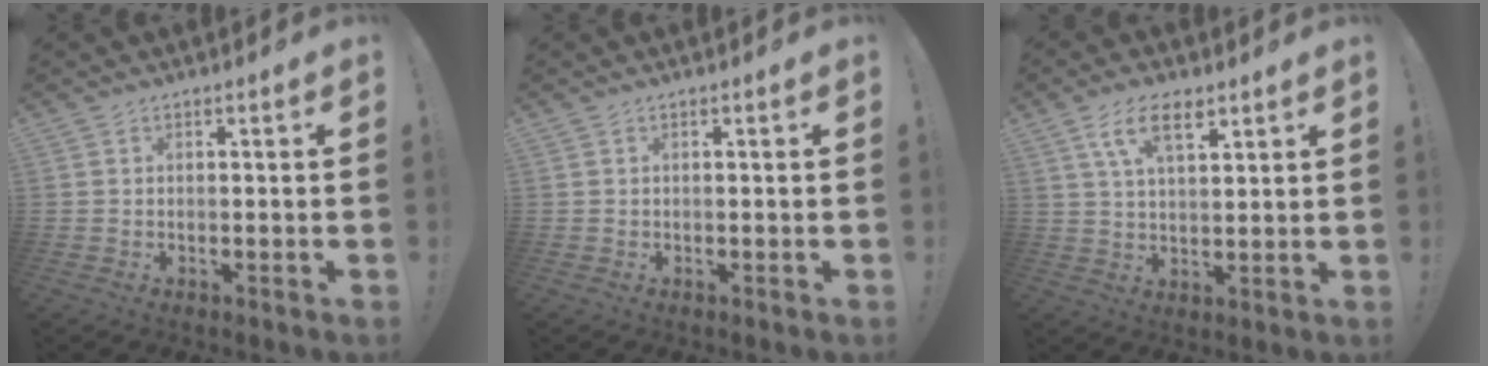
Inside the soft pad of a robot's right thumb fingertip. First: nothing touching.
{"total": 0.0}
{"total": 9.1, "force": [4.8, 4.1, 6.5], "torque": [-0.107, -0.007, 0.086]}